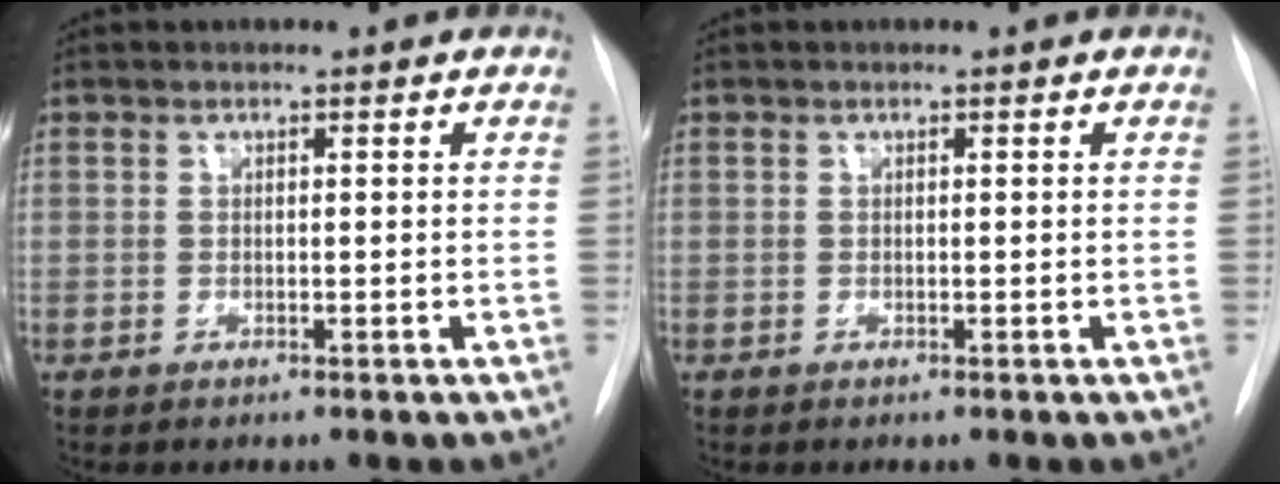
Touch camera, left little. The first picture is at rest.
{"total": 0.0}